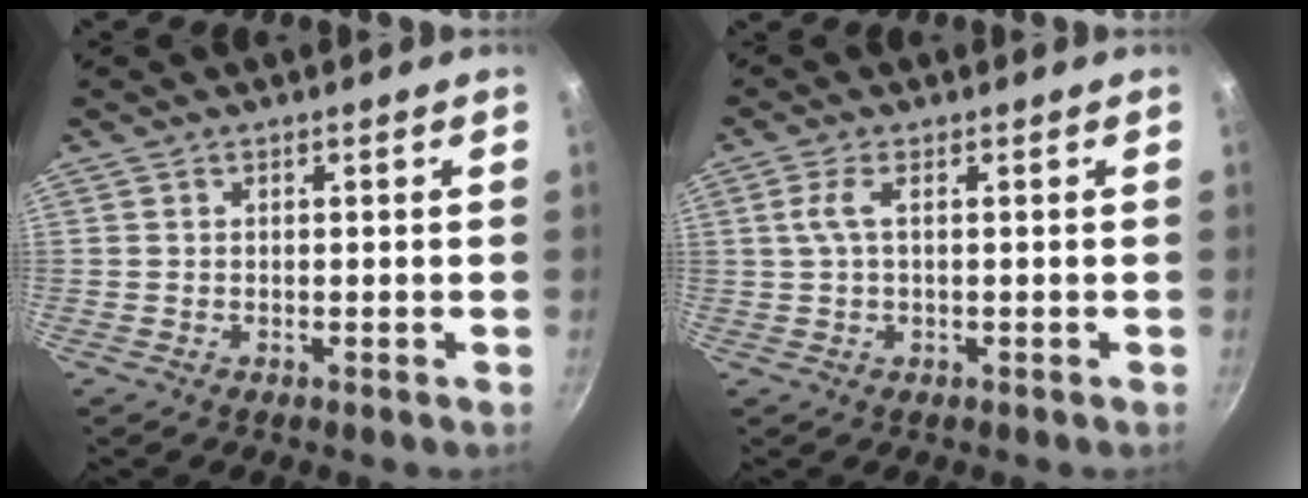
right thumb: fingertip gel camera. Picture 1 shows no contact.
{"total": 3.1, "force": [0.7, 1.0, 2.8], "torque": [-0.081, 0.010, 0.016]}